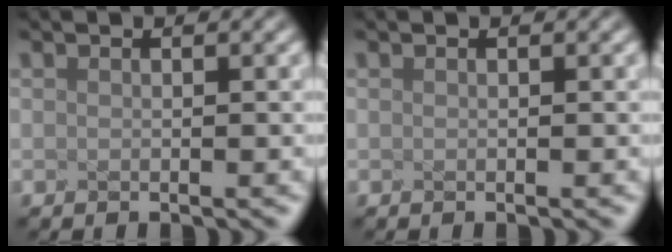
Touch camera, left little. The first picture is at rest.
{"total": 0.0}